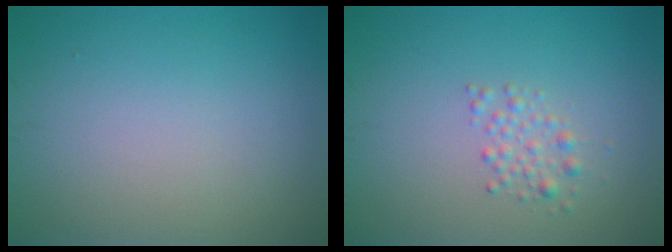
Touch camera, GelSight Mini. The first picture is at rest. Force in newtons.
{"total": 1.5, "press": 1.5, "slide": 0.0}